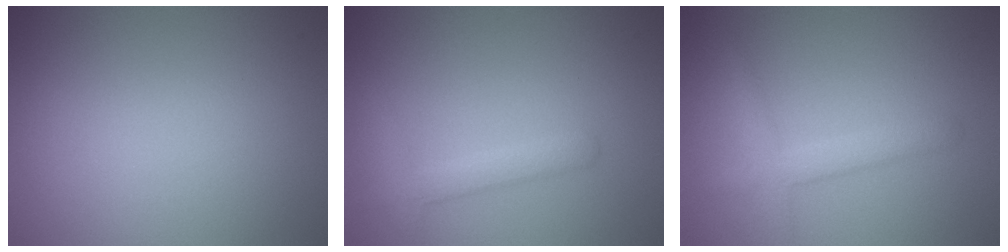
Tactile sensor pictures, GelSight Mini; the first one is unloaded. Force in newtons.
{"total": 2.2, "press": 2.2, "slide": 0.2}
{"total": 2.5, "press": 2.5, "slide": 0.2}